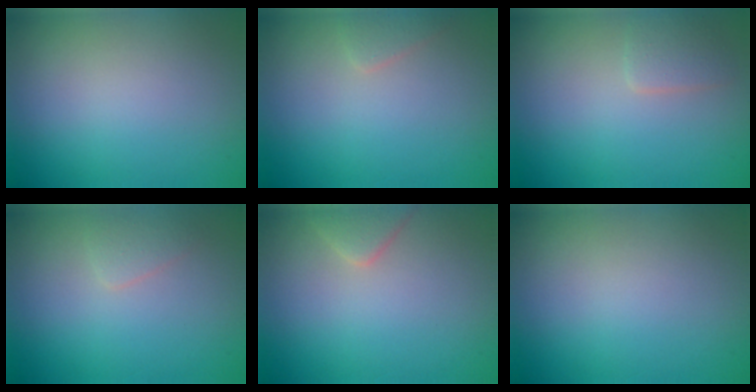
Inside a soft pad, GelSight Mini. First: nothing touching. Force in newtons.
{"total": 1.0, "press": 1.0, "slide": 0.1}
{"total": 1.6, "press": 1.5, "slide": 0.2}
{"total": 1.0, "press": 1.0, "slide": 0.0}
{"total": 1.7, "press": 1.7, "slide": 0.1}
{"total": 0.0}